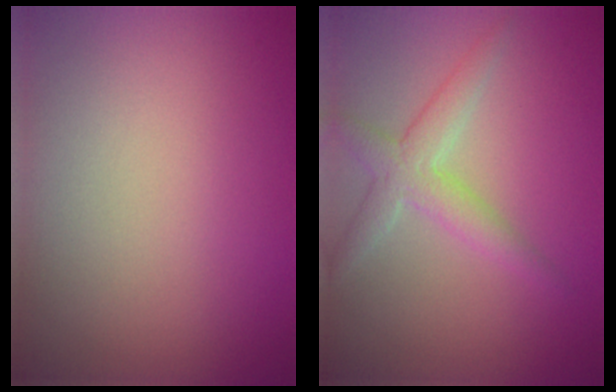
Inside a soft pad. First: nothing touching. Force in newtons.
{"total": 3.0, "press": 3.0, "slide": 0.3}